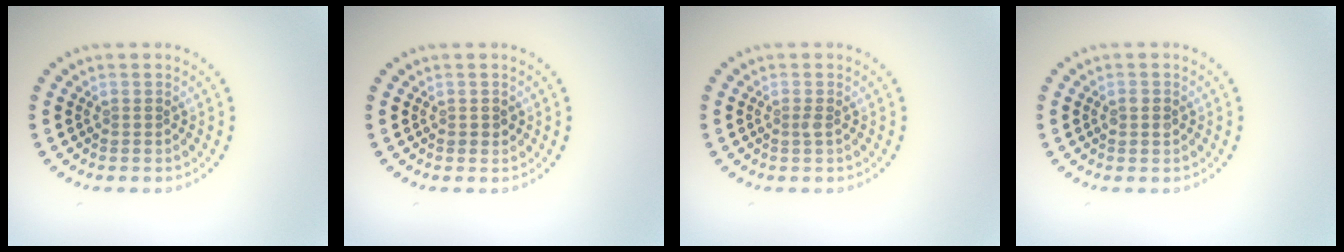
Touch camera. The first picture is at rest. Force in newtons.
{"total": 0.8, "press": 0.8, "slide": 0.2}
{"total": 0.5, "press": 0.5, "slide": 0.3}
{"total": 1.4, "press": 1.4, "slide": 0.1}